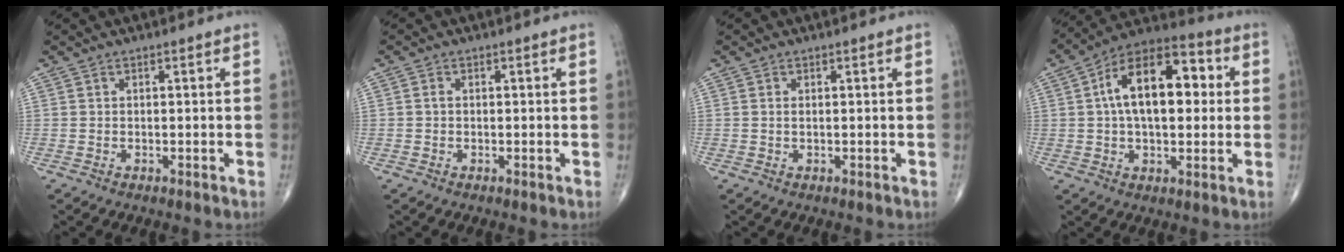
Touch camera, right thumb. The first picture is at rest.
{"total": 0.8, "force": [-0.1, 0.6, 0.5], "torque": [-0.005, 0.002, -0.003]}
{"total": 0.5, "force": [0.1, 0.2, 0.5], "torque": [-0.014, 0.001, 0.002]}
{"total": 17.5, "force": [2.7, 9.4, 14.5], "torque": [-0.212, 0.031, 0.034]}